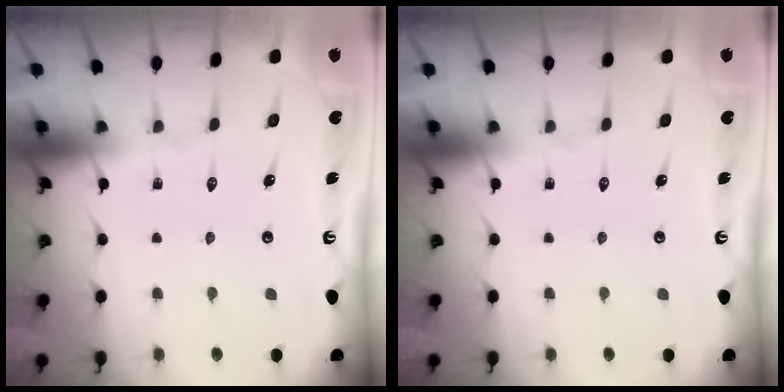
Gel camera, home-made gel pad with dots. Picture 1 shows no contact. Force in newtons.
{"total": 0.0}